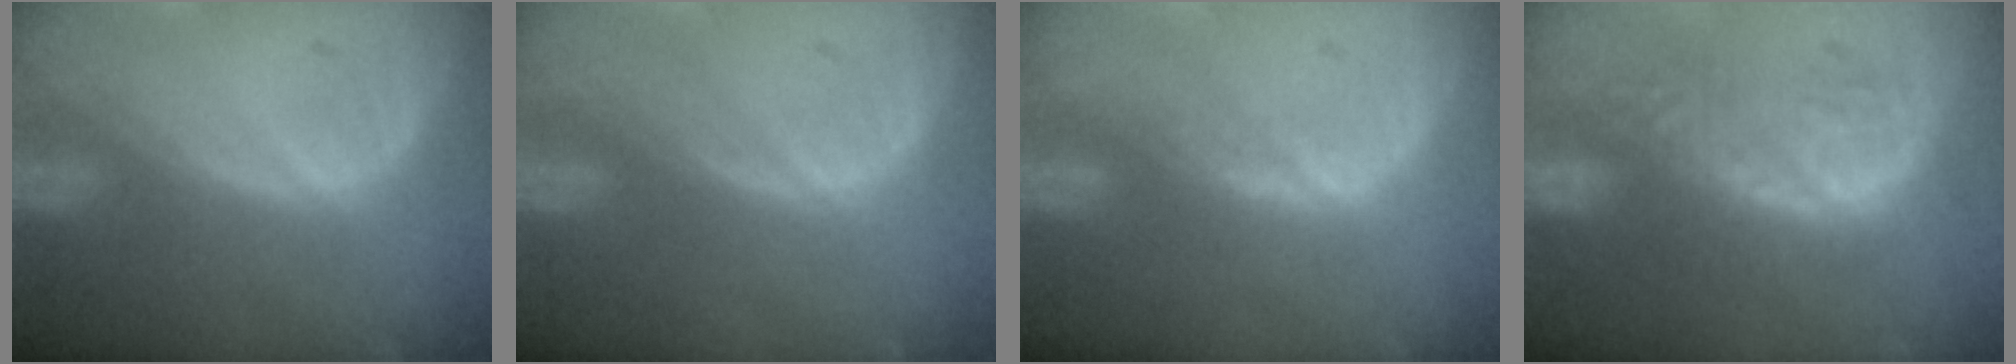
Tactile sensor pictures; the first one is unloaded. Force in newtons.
{"total": 0.0}
{"total": 1.7, "press": 1.4, "slide": 0.9}
{"total": 8.8, "press": 8.6, "slide": 2.0}